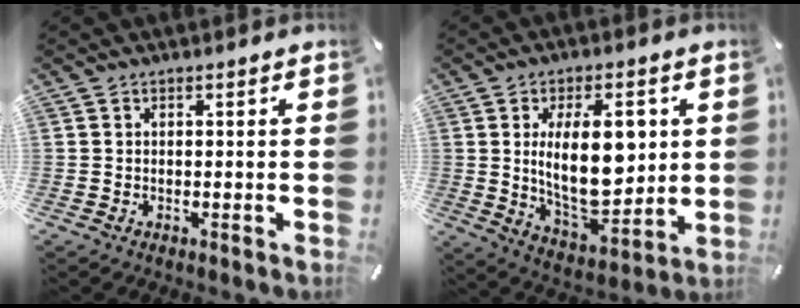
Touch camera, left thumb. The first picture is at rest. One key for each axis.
{"total": 18.1, "fx": 2.8, "fy": 9.5, "fz": 15.2, "tx": -0.249, "ty": -0.020, "tz": 0.042}